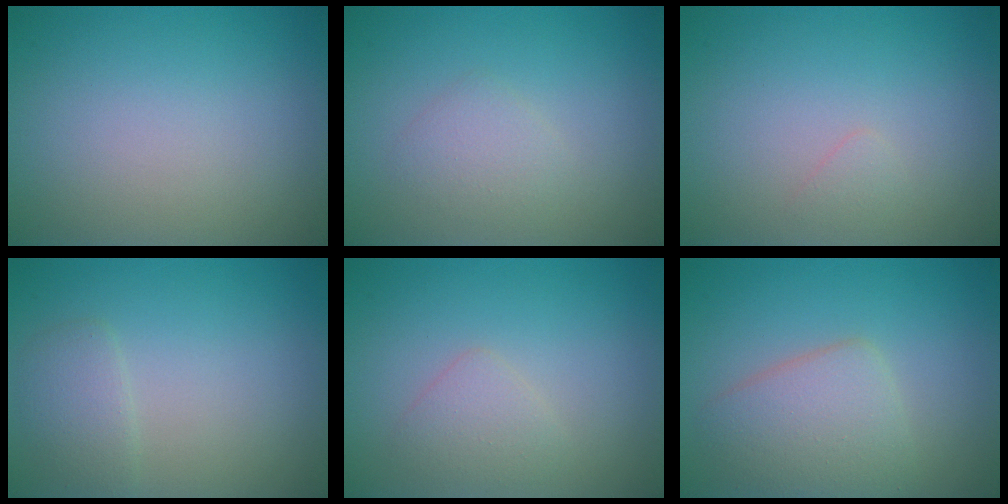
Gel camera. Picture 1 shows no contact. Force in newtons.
{"total": 1.7, "press": 1.7, "slide": 0.1}
{"total": 0.6, "press": 0.6, "slide": 0.1}
{"total": 1.8, "press": 1.8, "slide": 0.2}
{"total": 1.7, "press": 1.7, "slide": 0.1}
{"total": 4.1, "press": 4.1, "slide": 0.1}